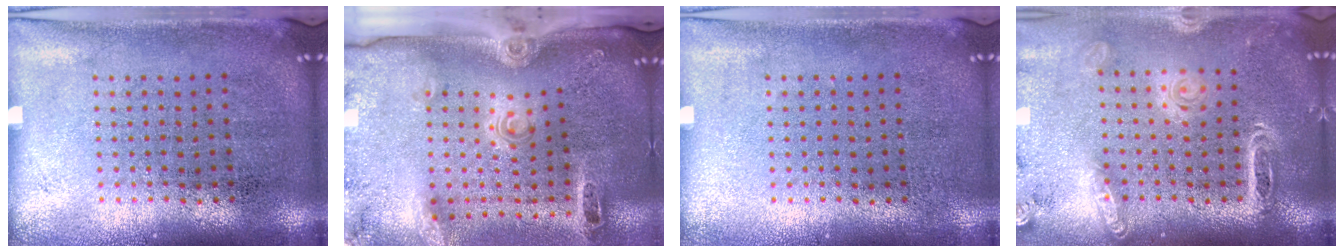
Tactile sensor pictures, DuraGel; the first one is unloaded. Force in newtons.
{"total": 3.2, "press": 2.1, "slide": 2.4}
{"total": 0.0}
{"total": 1.9, "press": 1.8, "slide": 0.7}